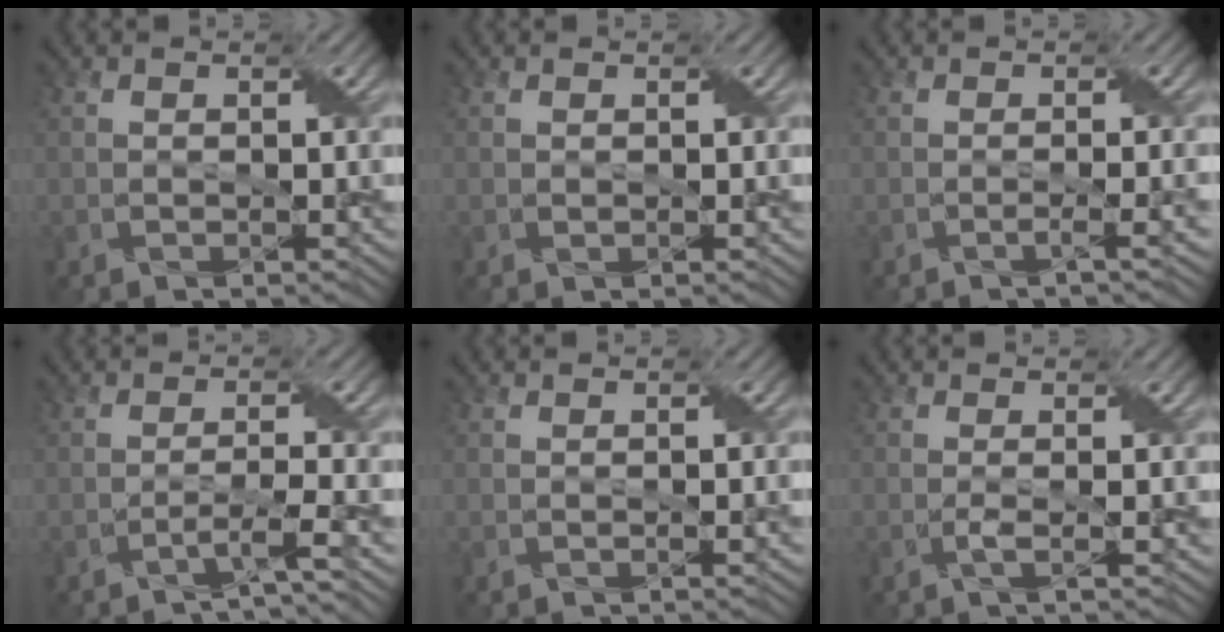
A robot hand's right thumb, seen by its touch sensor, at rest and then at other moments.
{"total": 0.0}
{"total": 1.8, "force": [-0.6, 0.4, 1.7], "torque": [-0.023, -0.001, -0.020]}
{"total": 2.7, "force": [-1.8, 0.1, 2.0], "torque": [-0.036, 0.010, -0.046]}
{"total": 0.6, "force": [-0.1, 0.1, 0.6], "torque": [-0.007, 0.002, -0.004]}
{"total": 1.3, "force": [-0.2, 0.2, 1.2], "torque": [-0.024, -0.001, -0.009]}